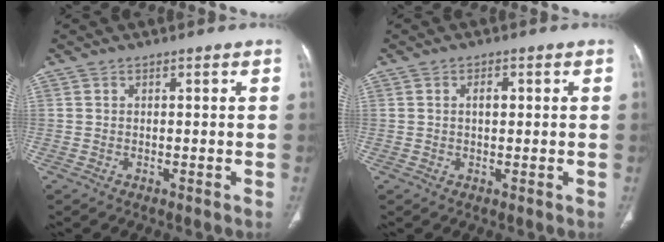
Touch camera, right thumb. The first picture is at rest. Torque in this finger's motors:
{"motor_torque": [0.49, 0.76, 0.91, -0.36, -0.04]}